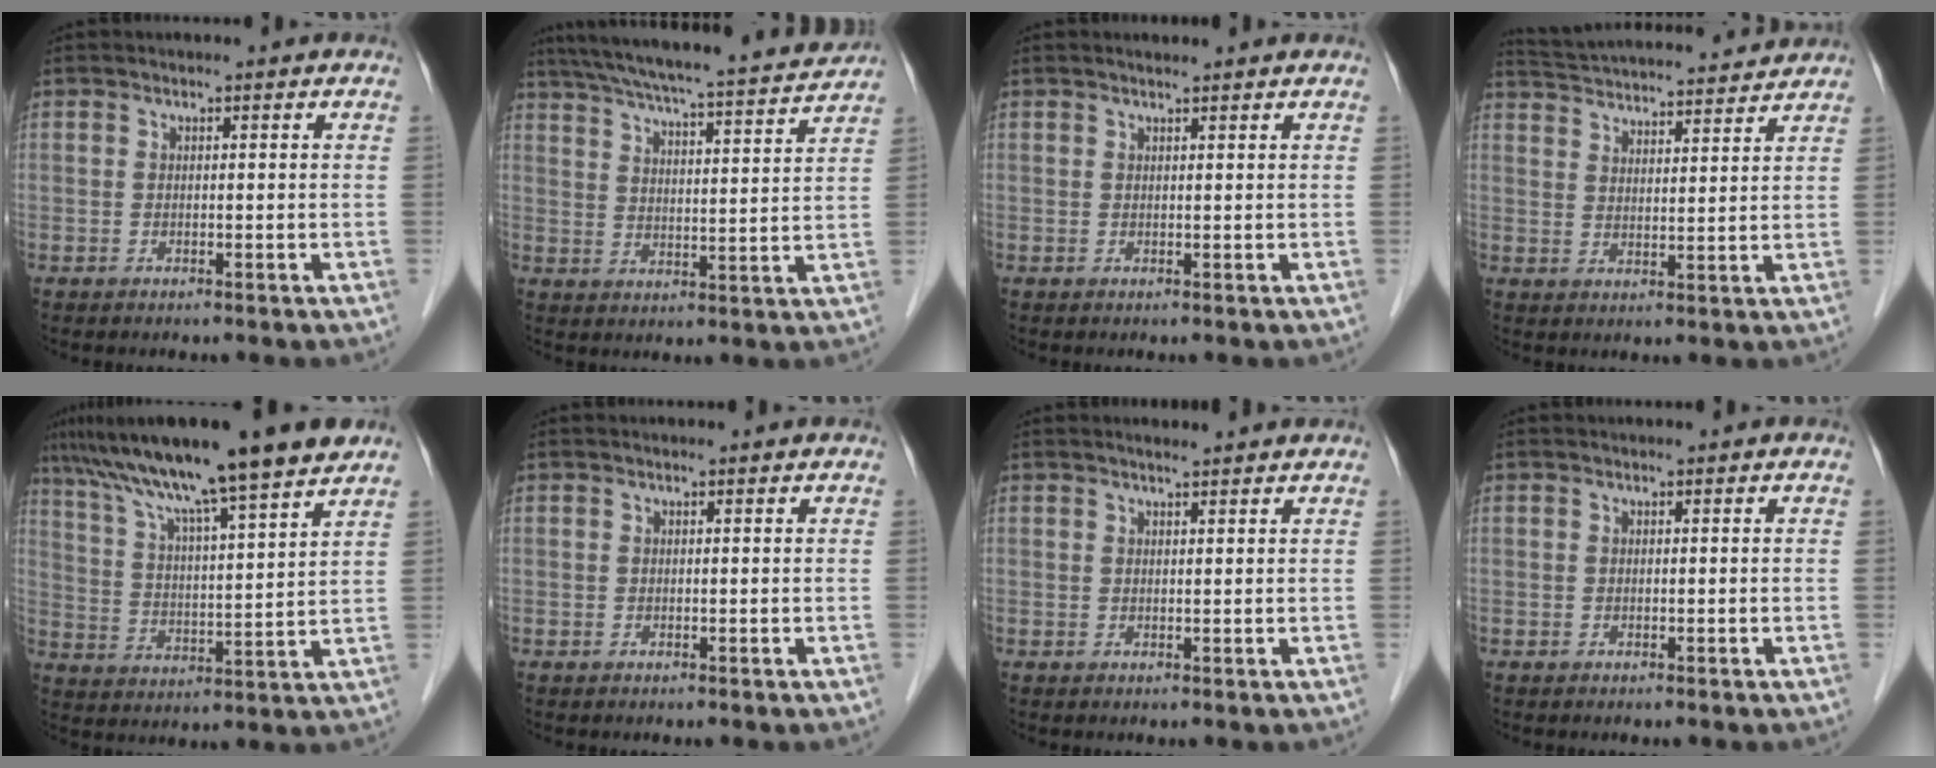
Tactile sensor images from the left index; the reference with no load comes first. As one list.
[{"total": 20.5, "force": [18.5, 0.6, 8.8], "torque": [-0.147, 0.001, 0.259]}, {"total": 1.9, "force": [1.7, 0.1, 0.6], "torque": [-0.012, 0.014, 0.026]}, {"total": 17.6, "force": [16.6, 1.9, 5.3], "torque": [-0.097, 0.029, 0.245]}, {"total": 18.7, "force": [14.5, 0.1, 11.8], "torque": [-0.198, 0.028, 0.232]}, {"total": 0.0}, {"total": 3.1, "force": [2.8, 0.0, 1.2], "torque": [-0.019, 0.014, 0.038]}, {"total": 0.0}]